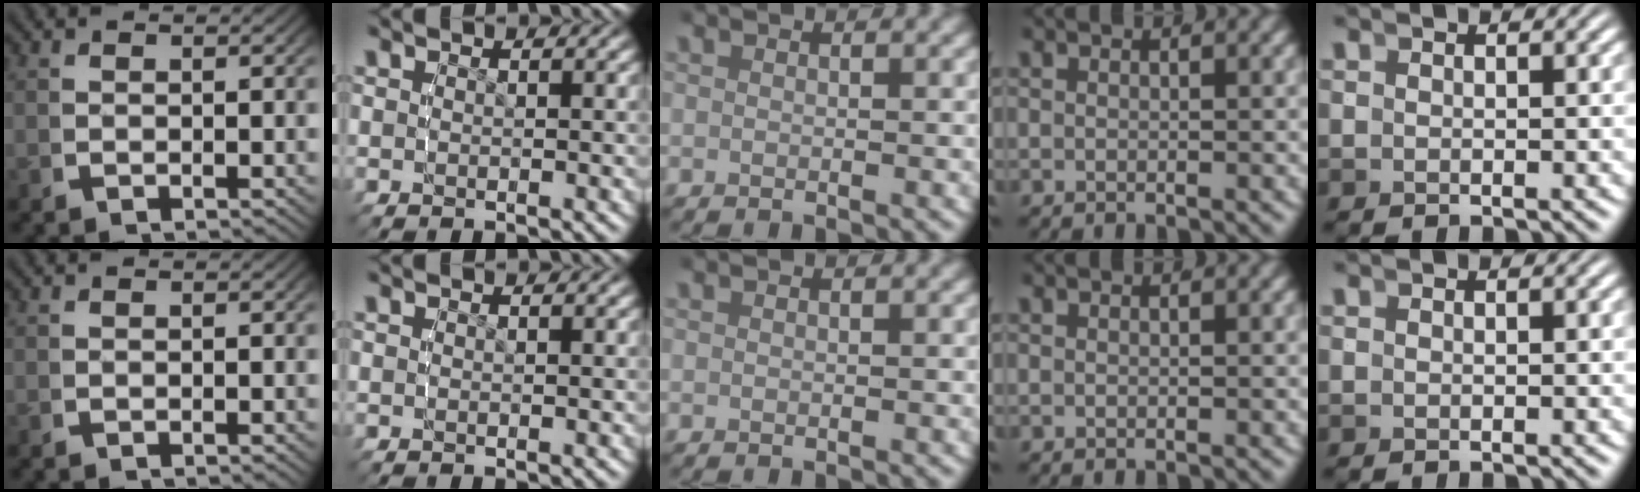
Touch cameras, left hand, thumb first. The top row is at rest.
{}